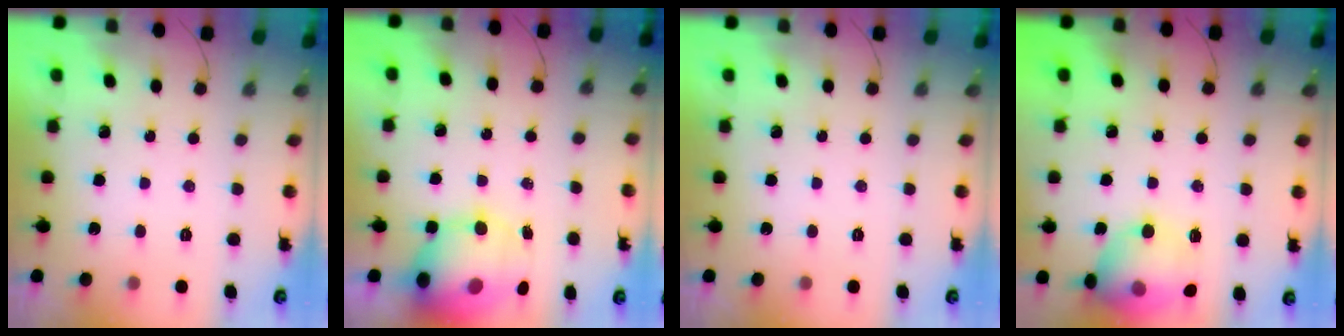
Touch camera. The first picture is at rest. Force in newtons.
{"total": 13.1, "press": 12.8, "slide": 3.0}
{"total": 0.0}
{"total": 15.2, "press": 14.6, "slide": 4.1}